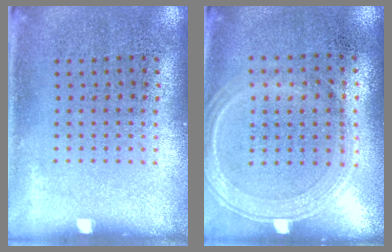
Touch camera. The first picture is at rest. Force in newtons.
{"total": 0.6, "press": 0.5, "slide": 0.2}